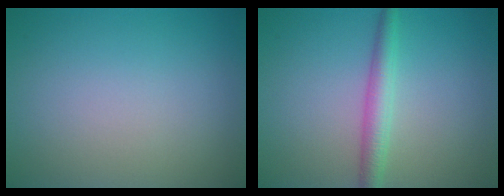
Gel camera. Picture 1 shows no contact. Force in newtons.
{"total": 2.7, "press": 2.7, "slide": 0.1}